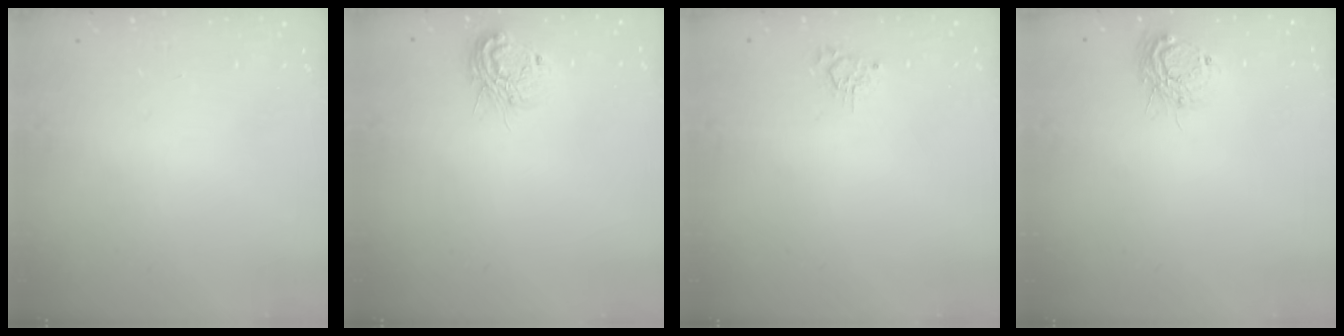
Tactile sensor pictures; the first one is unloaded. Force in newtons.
{"total": 10.4, "press": 10.3, "slide": 0.9}
{"total": 2.9, "press": 2.9, "slide": 0.3}
{"total": 9.4, "press": 9.4, "slide": 0.7}